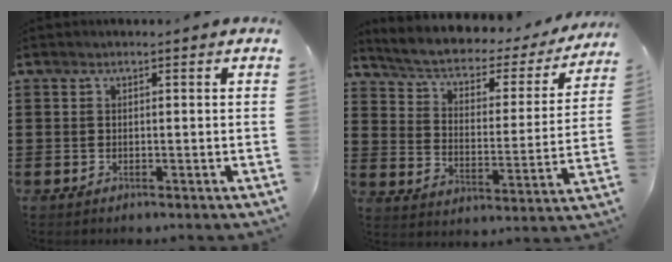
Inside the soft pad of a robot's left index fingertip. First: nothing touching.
{"total": 4.2, "force": [2.8, 2.1, 2.4], "torque": [-0.062, -0.020, 0.040]}